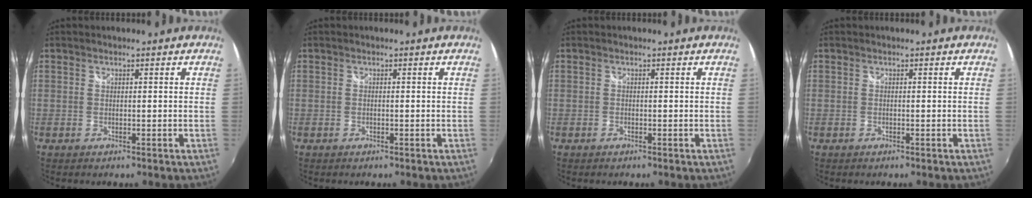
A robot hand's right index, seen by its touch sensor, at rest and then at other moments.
{"total": 0.0}
{"total": 0.0}
{"total": 0.0}